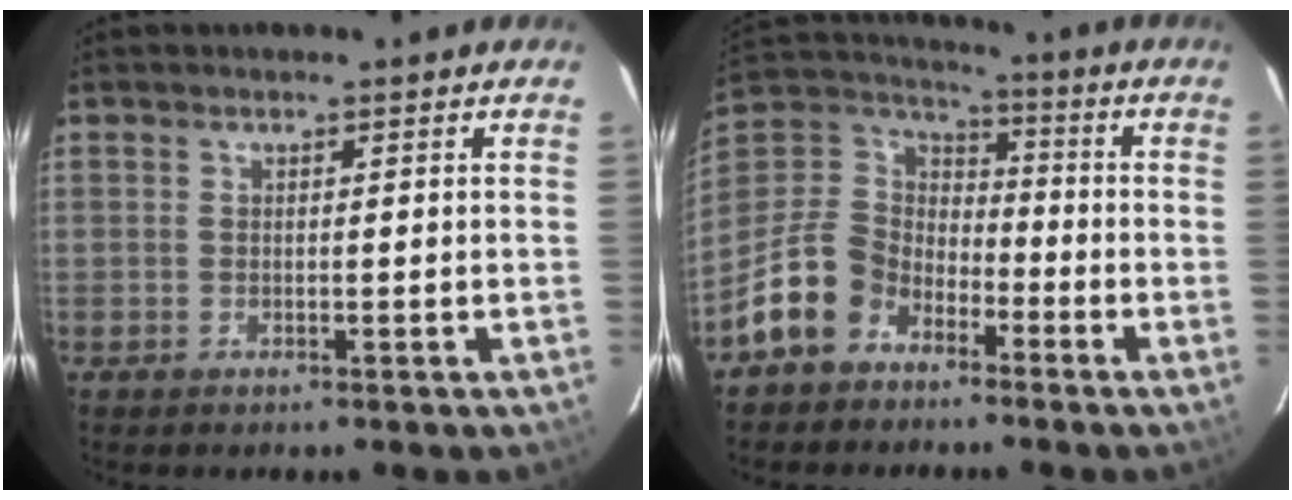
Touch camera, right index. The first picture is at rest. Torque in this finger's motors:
{"motor_torque": [0.64, -0.86, -0.23, -0.17]}